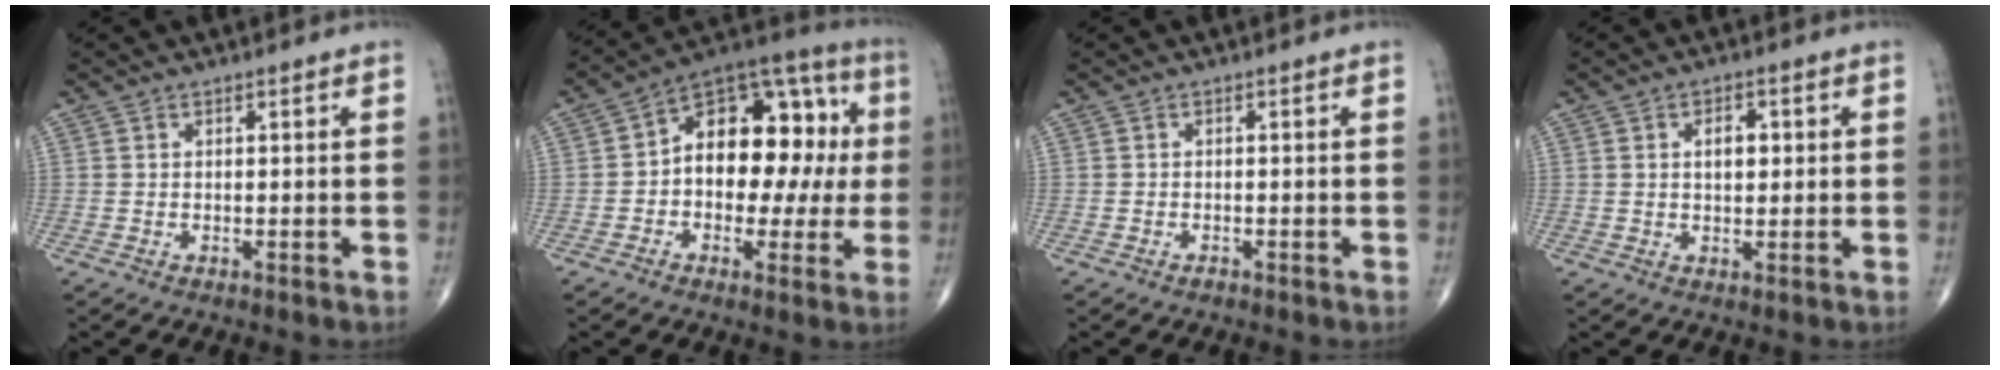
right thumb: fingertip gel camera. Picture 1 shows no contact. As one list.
[{"total": 18.4, "force": [0.7, 11.5, 14.3], "torque": [-0.156, 0.052, 0.002]}, {"total": 0.6, "force": [-0.5, 0.3, 0.2], "torque": [-0.001, 0.004, -0.009]}, {"total": 4.0, "force": [0.8, 2.4, 3.2], "torque": [-0.040, 0.001, 0.012]}]